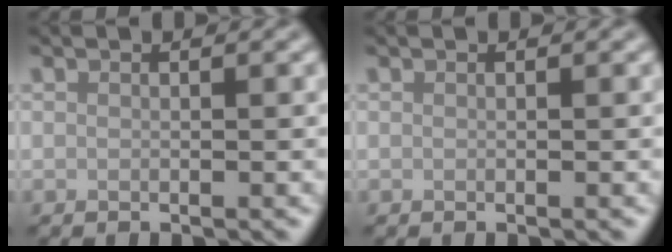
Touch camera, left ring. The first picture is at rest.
{"total": 0.0}